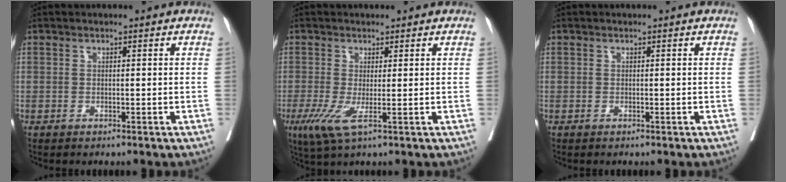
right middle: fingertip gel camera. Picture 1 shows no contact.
{"total": 4.3, "force": [-1.1, 0.4, 4.1], "torque": [-0.090, -0.017, -0.016]}
{"total": 0.0}